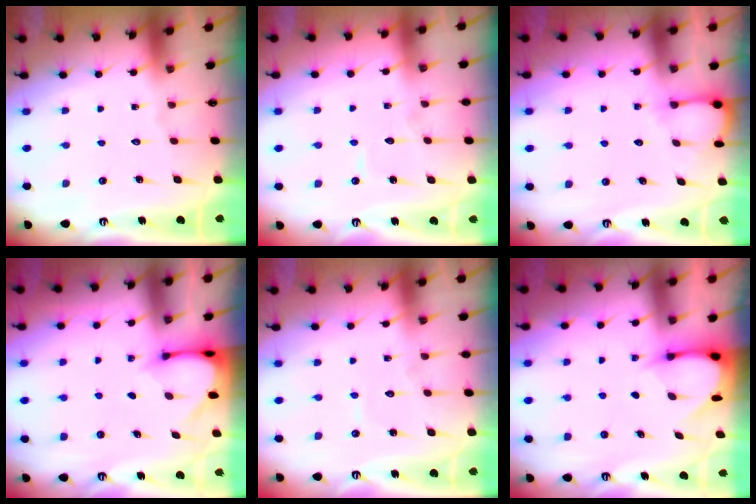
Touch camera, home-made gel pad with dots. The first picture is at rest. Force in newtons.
{"total": 3.5, "press": 3.5, "slide": 0.3}
{"total": 3.3, "press": 3.2, "slide": 0.3}
{"total": 3.2, "press": 3.2, "slide": 0.2}
{"total": 3.9, "press": 3.8, "slide": 0.2}
{"total": 3.8, "press": 3.8, "slide": 0.3}